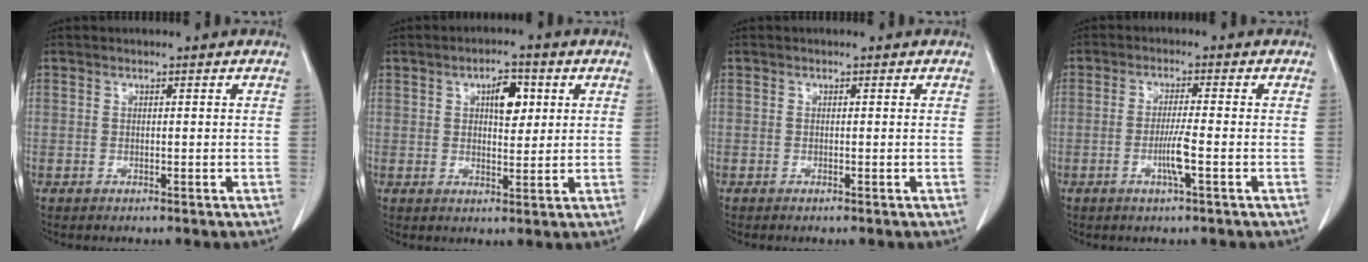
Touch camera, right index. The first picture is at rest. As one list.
[{"total": 5.1, "force": [1.7, 2.2, 4.2], "torque": [-0.066, 0.006, 0.027]}, {"total": 0.0}, {"total": 3.9, "force": [-1.2, -0.3, 3.7], "torque": [-0.067, -0.005, -0.021]}]